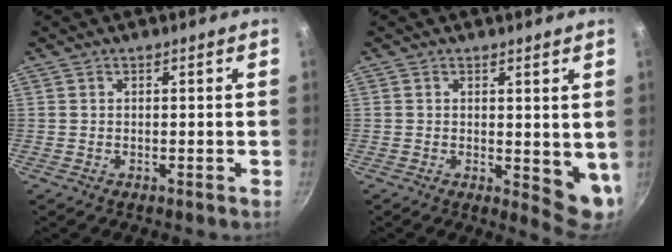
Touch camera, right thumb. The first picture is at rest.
{"total": 6.5, "force": [1.0, 3.1, 5.6], "torque": [-0.067, -0.023, 0.015]}